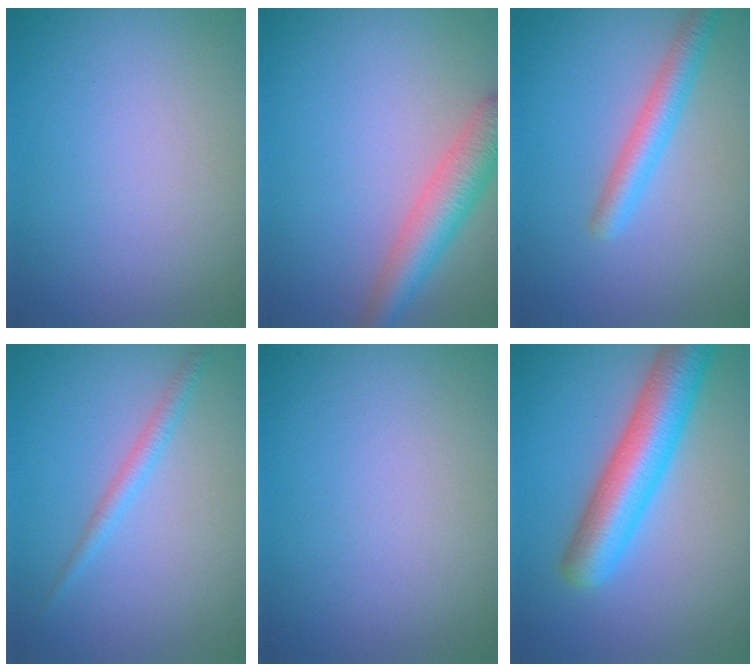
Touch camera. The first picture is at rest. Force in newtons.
{"total": 4.4, "press": 4.4, "slide": 0.2}
{"total": 3.0, "press": 3.0, "slide": 0.0}
{"total": 1.5, "press": 1.5, "slide": 0.1}
{"total": 0.0}
{"total": 7.4, "press": 7.4, "slide": 0.2}